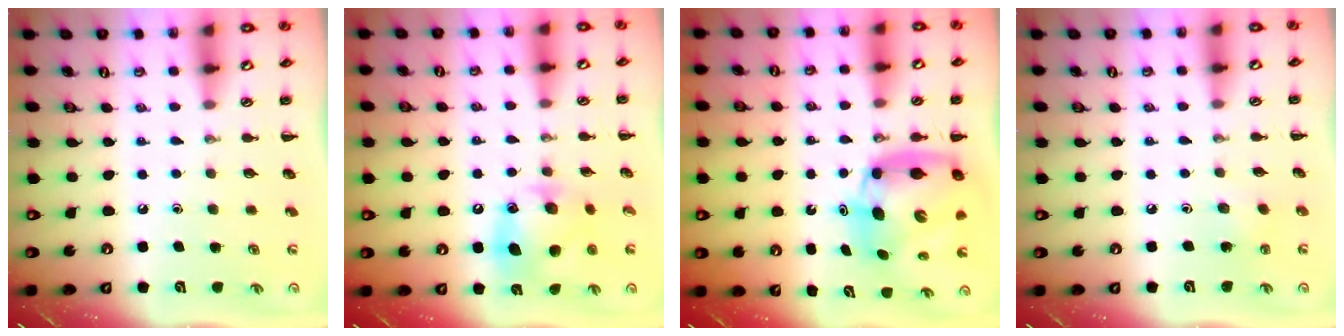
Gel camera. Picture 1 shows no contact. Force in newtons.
{"total": 12.3, "press": 12.2, "slide": 1.6}
{"total": 10.0, "press": 9.6, "slide": 2.7}
{"total": 1.5, "press": 1.4, "slide": 0.7}